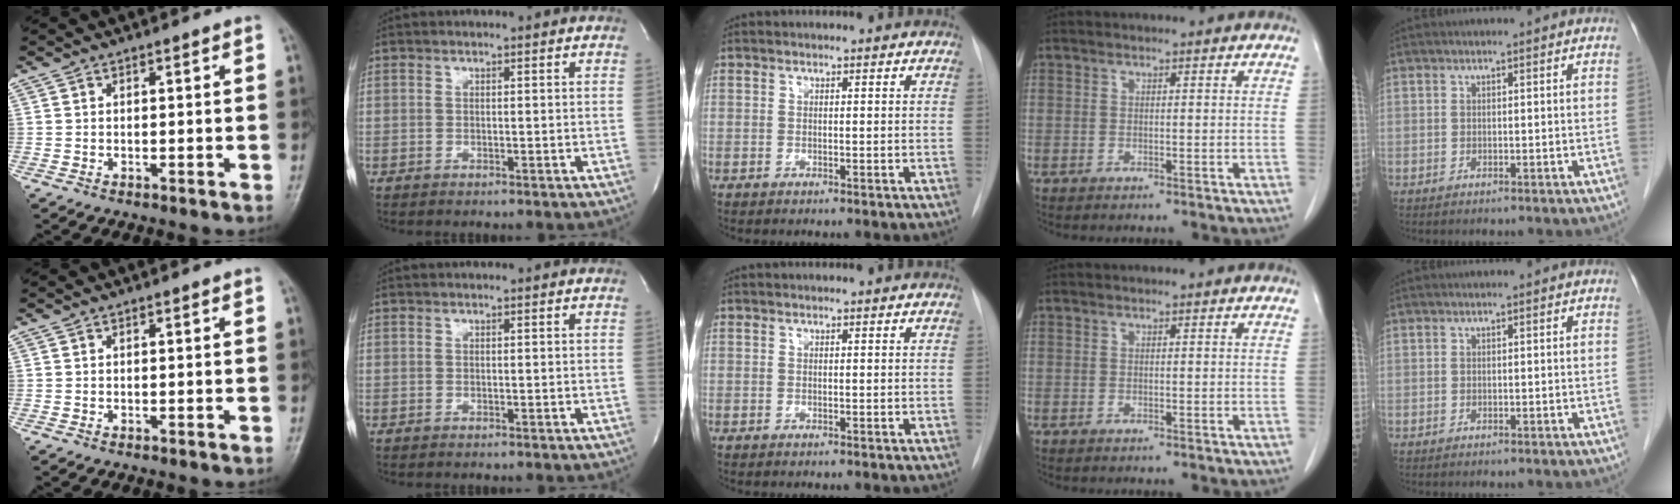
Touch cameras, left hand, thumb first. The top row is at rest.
{}